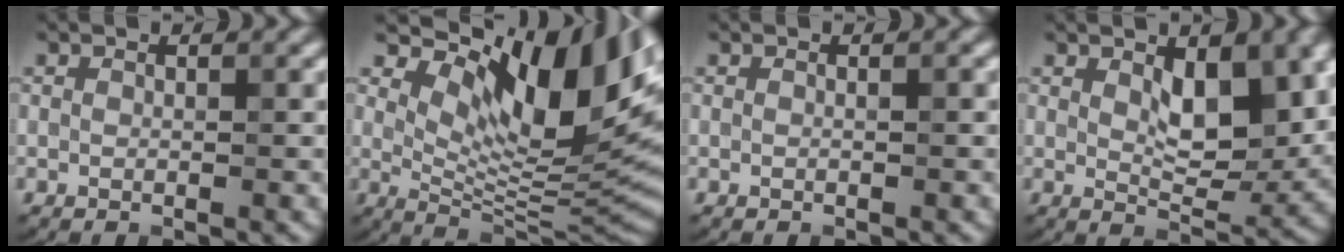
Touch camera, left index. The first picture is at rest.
{"total": 13.6, "force": [6.3, 5.5, 10.7], "torque": [-0.150, -0.001, 0.113]}
{"total": 0.9, "force": [0.2, 0.3, 0.8], "torque": [-0.010, -0.010, -0.007]}
{"total": 6.0, "force": [1.8, 2.7, 5.1], "torque": [-0.075, -0.006, 0.034]}